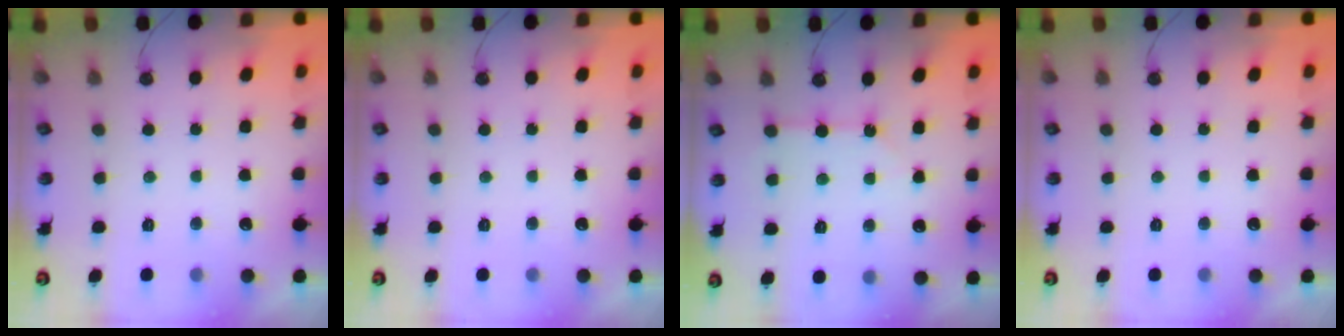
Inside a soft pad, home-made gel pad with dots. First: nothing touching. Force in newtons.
{"total": 0.0}
{"total": 2.7, "press": 2.7, "slide": 0.5}
{"total": 0.0}